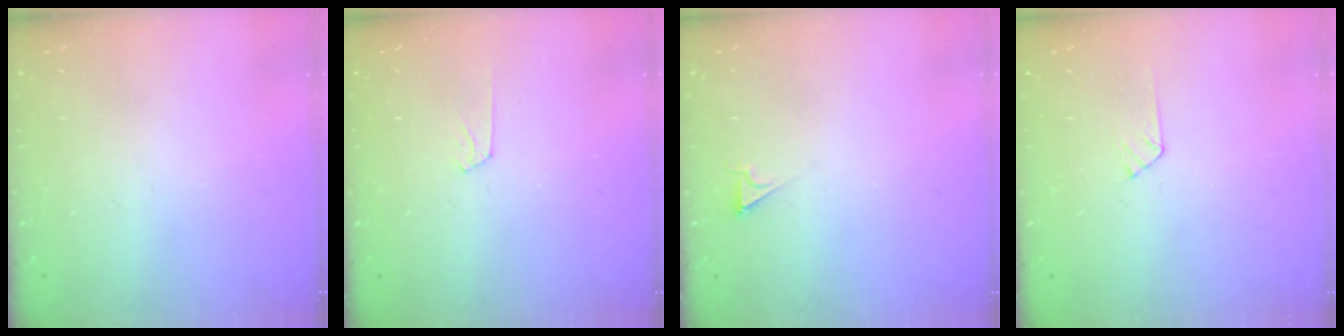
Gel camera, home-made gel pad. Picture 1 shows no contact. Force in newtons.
{"total": 6.2, "press": 6.2, "slide": 0.4}
{"total": 2.1, "press": 2.1, "slide": 0.3}
{"total": 4.8, "press": 4.8, "slide": 0.5}